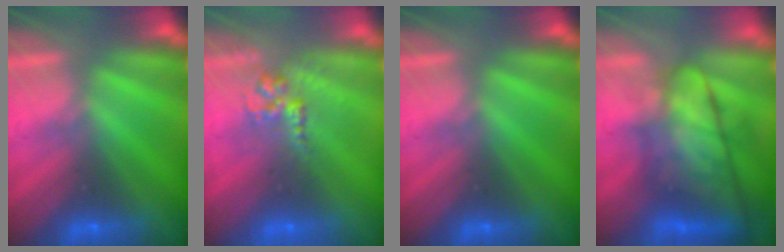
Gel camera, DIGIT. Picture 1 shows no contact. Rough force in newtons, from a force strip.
{"total": 2.6}
{"total": 0.0}
{"total": 9.5}